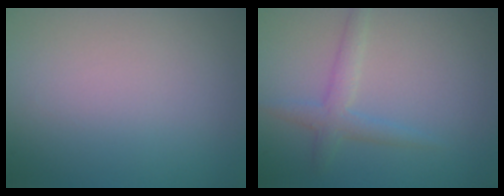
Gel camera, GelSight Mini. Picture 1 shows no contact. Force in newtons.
{"total": 2.3, "press": 2.3, "slide": 0.1}